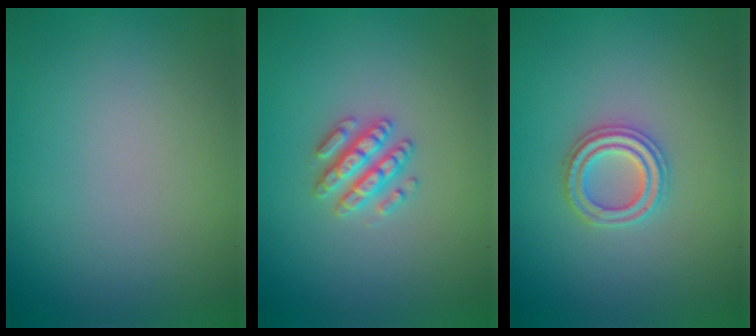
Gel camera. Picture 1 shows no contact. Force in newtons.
{"total": 2.6, "press": 2.5, "slide": 0.4}
{"total": 2.4, "press": 2.4, "slide": 0.4}